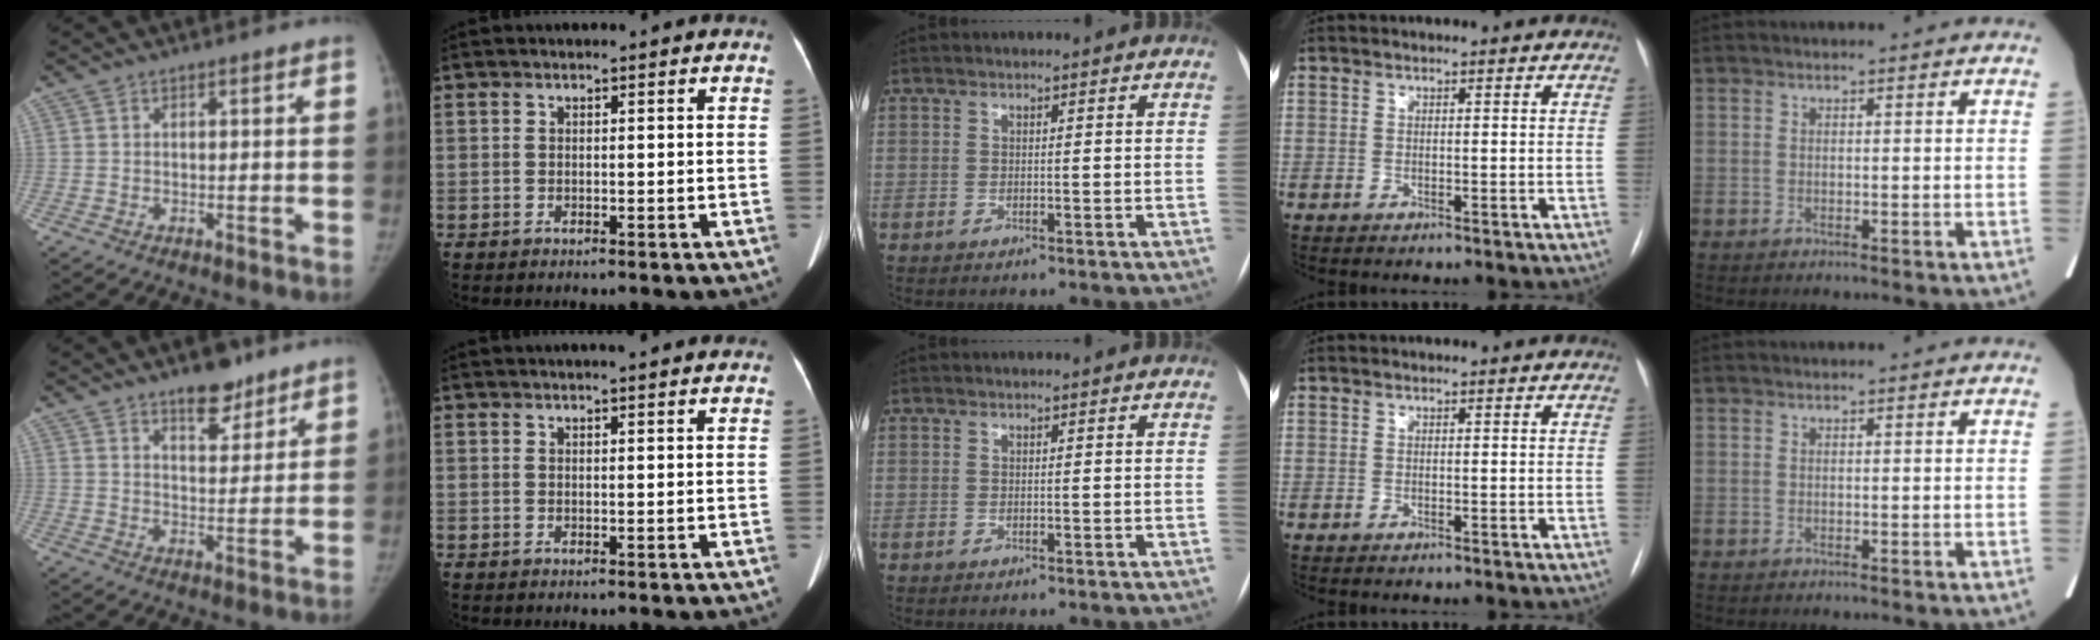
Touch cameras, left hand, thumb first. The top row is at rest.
{"thumb": {"total": 8.0, "force": [5.8, 3.5, 4.1], "torque": [-0.032, -0.038, 0.090]}, "index": {"total": 6.4, "force": [5.6, 0.5, 3.0], "torque": [-0.039, 0.023, 0.063]}}